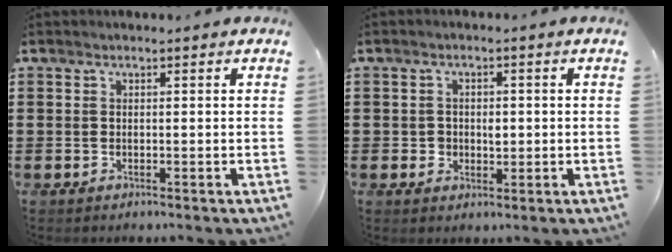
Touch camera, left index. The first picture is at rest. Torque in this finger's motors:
{"motor_torque": [0.13, 0.09, 0.07, 0.00]}